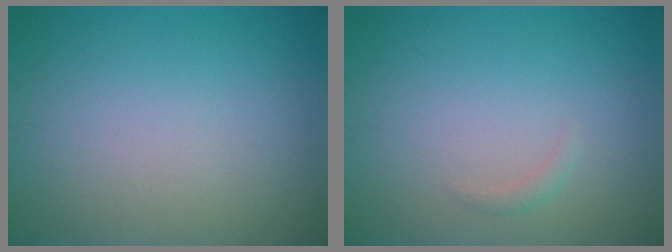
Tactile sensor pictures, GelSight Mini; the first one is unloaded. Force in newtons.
{"total": 0.7, "press": 0.7, "slide": 0.1}